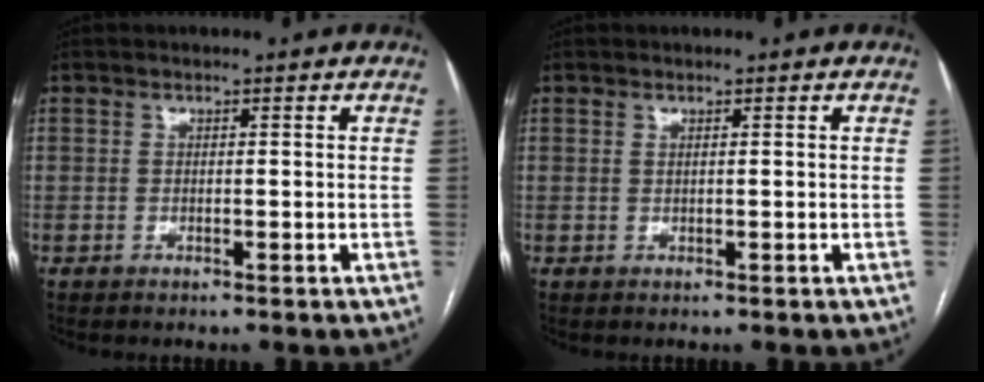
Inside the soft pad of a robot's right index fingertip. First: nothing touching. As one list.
[{"total": 0.0}]